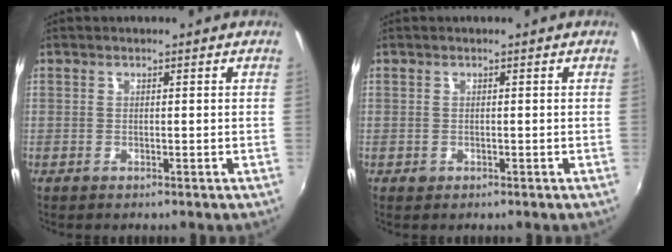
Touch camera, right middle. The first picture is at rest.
{"total": 0.7, "force": [-0.3, 0.6, 0.1], "torque": [-0.001, -0.003, -0.004]}